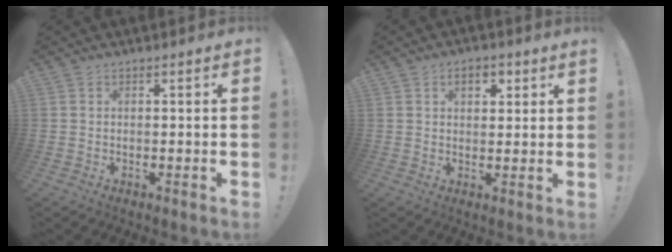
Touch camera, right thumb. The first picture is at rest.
{"total": 4.5, "force": [2.2, 2.4, 3.1], "torque": [-0.045, 0.001, 0.035]}